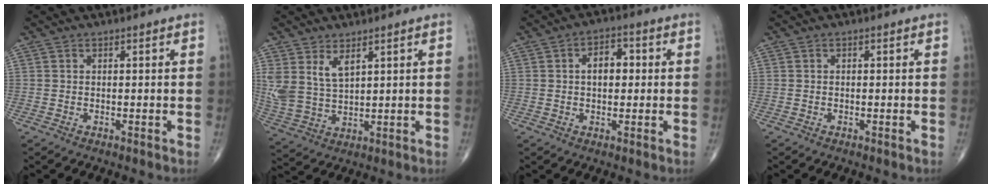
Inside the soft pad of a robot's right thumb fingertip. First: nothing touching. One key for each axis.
{"total": 7.5, "fx": 3.8, "fy": 3.8, "fz": 5.2, "tx": -0.104, "ty": -0.017, "tz": 0.089}
{"total": 5.8, "fx": 0.7, "fy": 3.5, "fz": 4.5, "tx": -0.058, "ty": 0.014, "tz": 0.006}
{"total": 0.0}